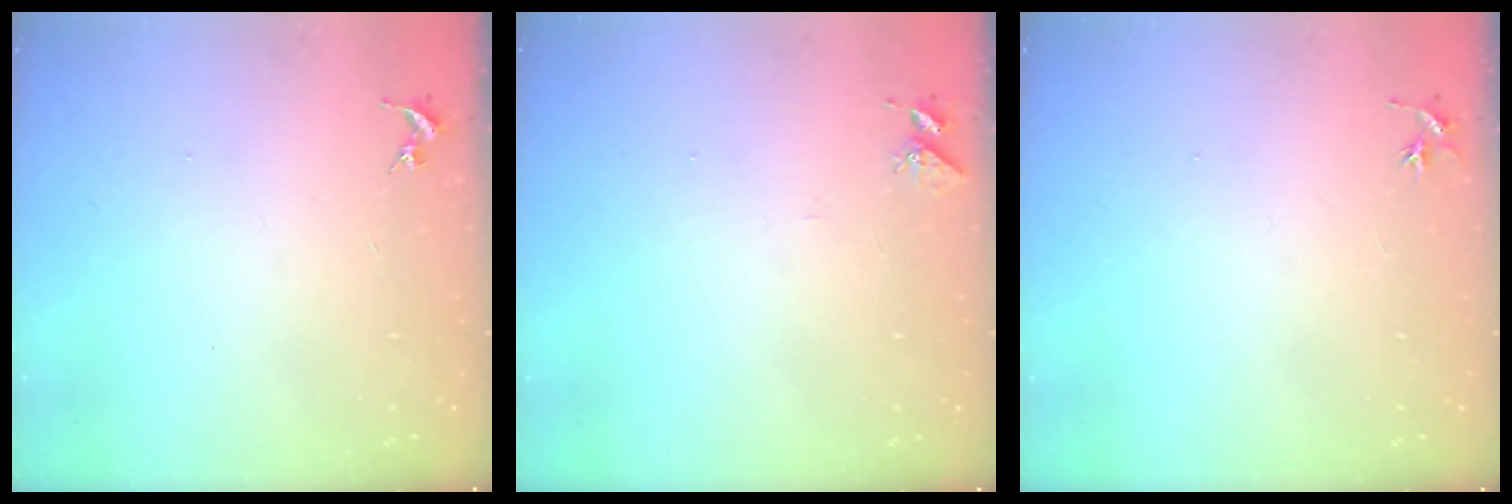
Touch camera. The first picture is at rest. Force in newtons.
{"total": 5.0, "press": 5.0, "slide": 0.4}
{"total": 3.3, "press": 3.3, "slide": 0.4}